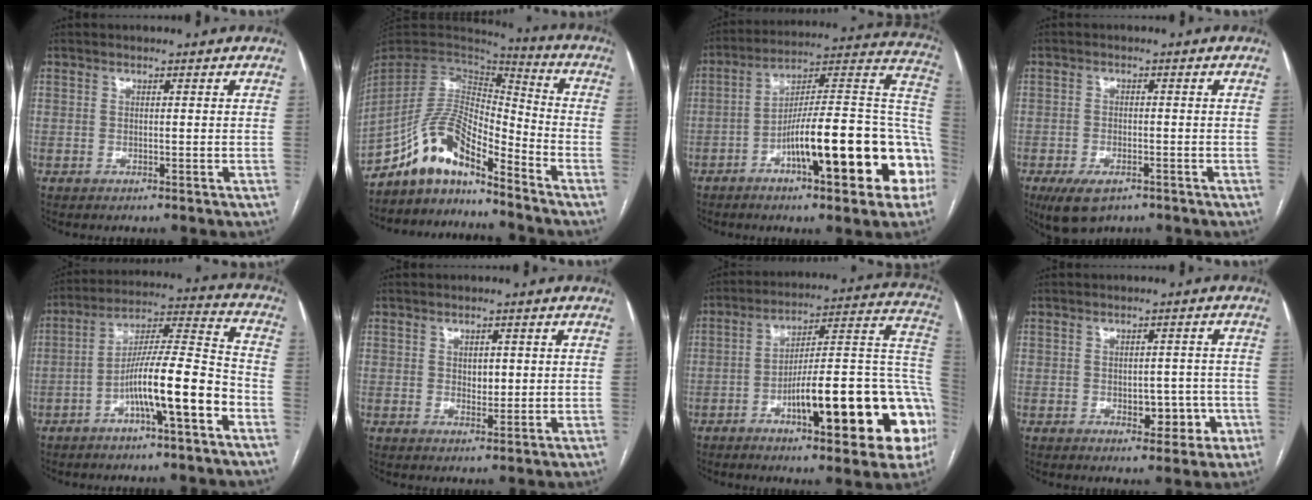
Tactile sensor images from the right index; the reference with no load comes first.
{"total": 12.0, "force": [-9.7, 3.2, 6.5], "torque": [-0.128, 0.029, -0.179]}
{"total": 22.6, "force": [-7.9, 4.1, 20.8], "torque": [-0.239, 0.032, -0.112]}
{"total": 5.6, "force": [-3.6, 2.7, 3.4], "torque": [-0.071, -0.010, -0.053]}
{"total": 12.8, "force": [-5.5, 0.8, 11.6], "torque": [-0.202, 0.018, -0.092]}
{"total": 2.7, "force": [0.6, 1.7, 2.0], "torque": [-0.026, -0.003, 0.011]}
{"total": 24.9, "force": [-8.2, 5.4, 22.9], "torque": [-0.231, 0.027, -0.108]}
{"total": 5.5, "force": [-1.7, 3.3, 4.1], "torque": [-0.038, 0.014, -0.013]}